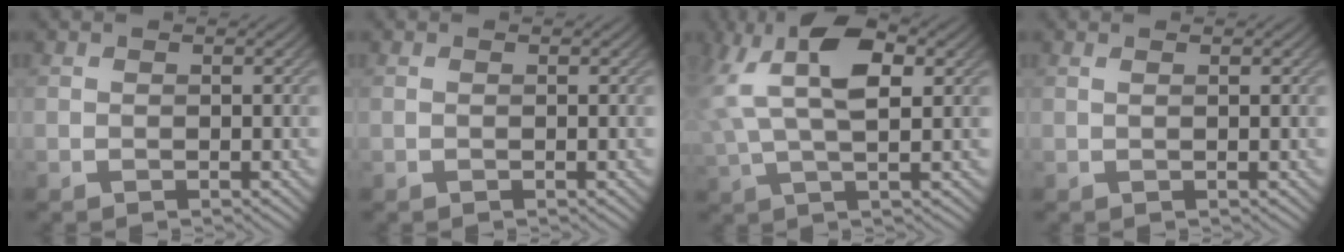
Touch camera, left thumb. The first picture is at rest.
{"total": 0.0}
{"total": 9.3, "force": [3.2, 3.5, 8.0], "torque": [-0.170, 0.012, 0.054]}
{"total": 0.7, "force": [0.3, 0.1, 0.6], "torque": [-0.010, 0.004, 0.004]}